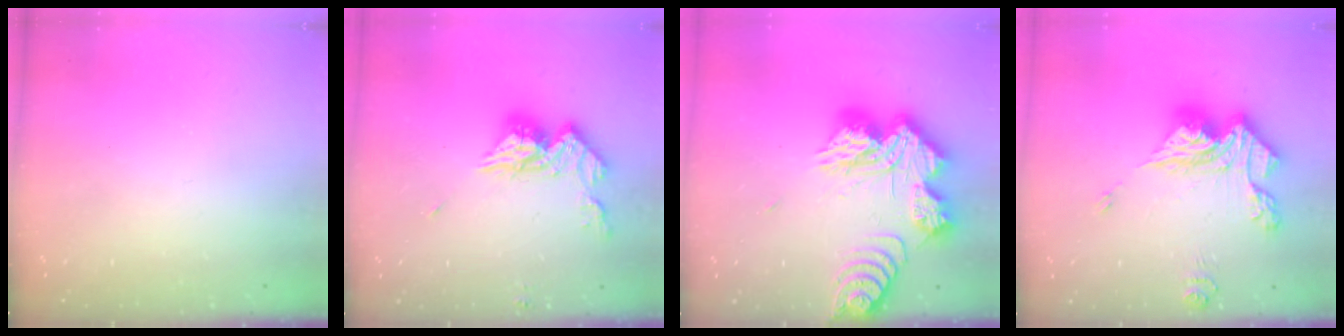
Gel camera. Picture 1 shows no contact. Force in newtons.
{"total": 12.3, "press": 12.2, "slide": 1.0}
{"total": 22.4, "press": 22.3, "slide": 1.9}
{"total": 17.0, "press": 16.9, "slide": 1.7}